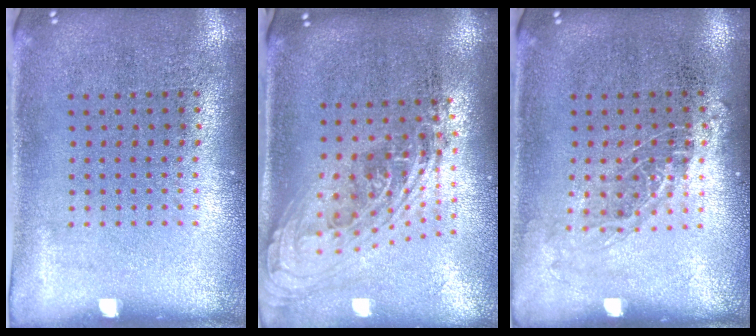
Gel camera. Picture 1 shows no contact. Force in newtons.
{"total": 2.2, "press": 1.7, "slide": 1.5}
{"total": 1.0, "press": 0.9, "slide": 0.5}